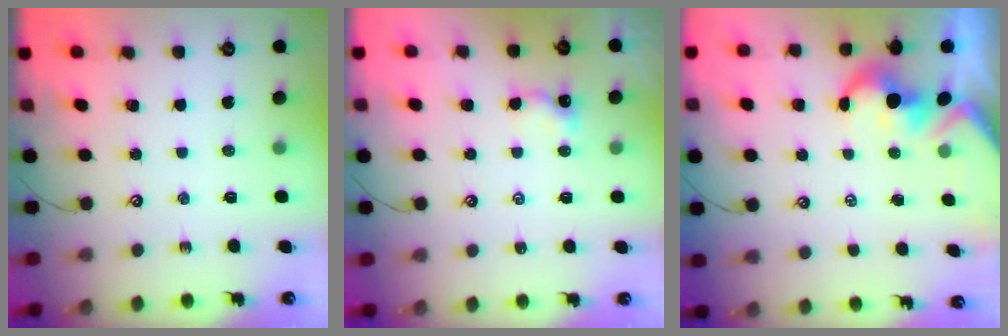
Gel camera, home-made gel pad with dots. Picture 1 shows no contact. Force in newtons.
{"total": 0.5, "press": 0.4, "slide": 0.3}
{"total": 1.7, "press": 1.4, "slide": 0.9}